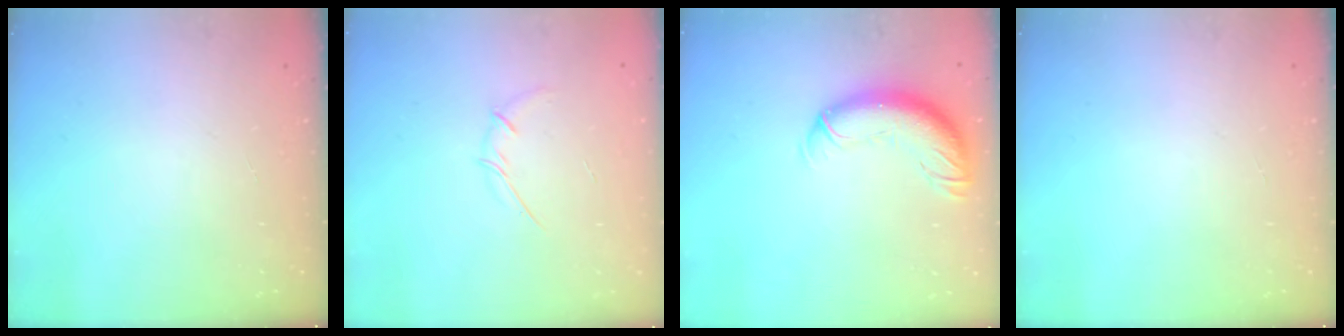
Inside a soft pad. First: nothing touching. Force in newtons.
{"total": 3.6, "press": 3.5, "slide": 0.9}
{"total": 13.3, "press": 13.0, "slide": 2.9}
{"total": 0.0}